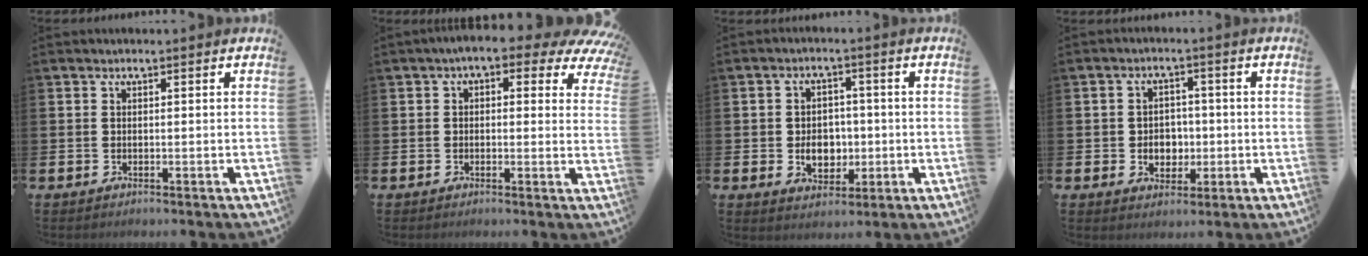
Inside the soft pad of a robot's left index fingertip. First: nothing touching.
{"total": 3.7, "force": [1.7, 1.9, 2.6], "torque": [-0.059, -0.008, 0.022]}
{"total": 4.6, "force": [-0.6, 3.8, 2.6], "torque": [-0.034, -0.001, -0.021]}
{"total": 3.5, "force": [-0.3, 3.2, 1.5], "torque": [-0.029, 0.004, -0.014]}